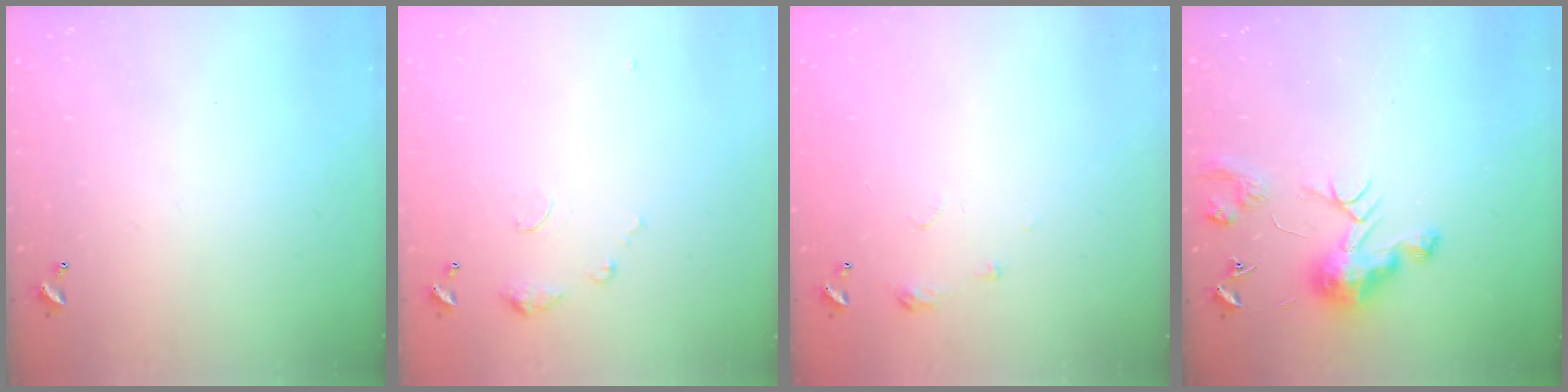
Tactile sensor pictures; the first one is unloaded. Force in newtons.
{"total": 6.4, "press": 6.4, "slide": 0.7}
{"total": 6.3, "press": 6.3, "slide": 0.6}
{"total": 9.7, "press": 9.7, "slide": 0.5}